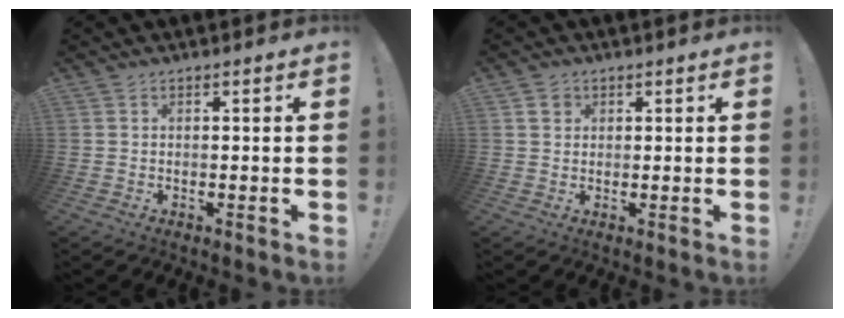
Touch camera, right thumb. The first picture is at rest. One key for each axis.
{"total": 2.5, "fx": 1.2, "fy": 2.0, "fz": 0.8, "tx": -0.006, "ty": 0.000, "tz": 0.020}